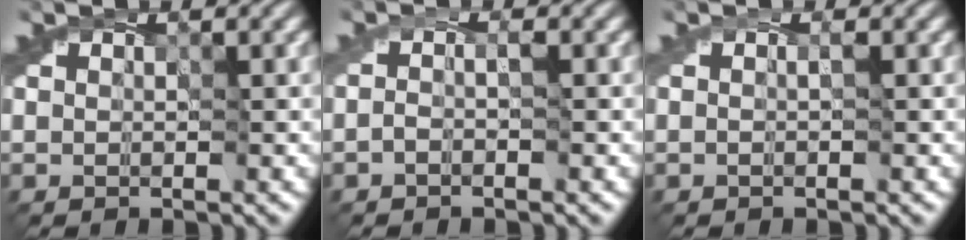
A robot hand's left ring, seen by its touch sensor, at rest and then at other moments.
{"total": 0.6, "force": [-0.4, 0.1, 0.4], "torque": [-0.014, 0.001, -0.015]}
{"total": 0.0}